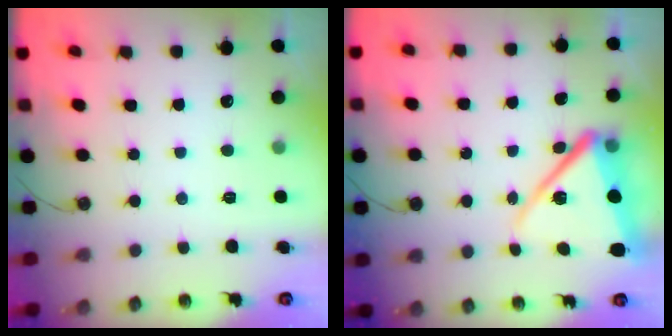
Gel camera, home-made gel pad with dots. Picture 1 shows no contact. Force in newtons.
{"total": 13.9, "press": 13.8, "slide": 1.5}